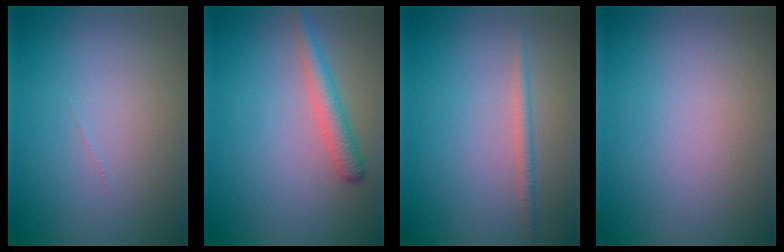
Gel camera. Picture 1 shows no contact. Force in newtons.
{"total": 2.6, "press": 2.6, "slide": 0.0}
{"total": 1.2, "press": 1.2, "slide": 0.1}
{"total": 0.0}